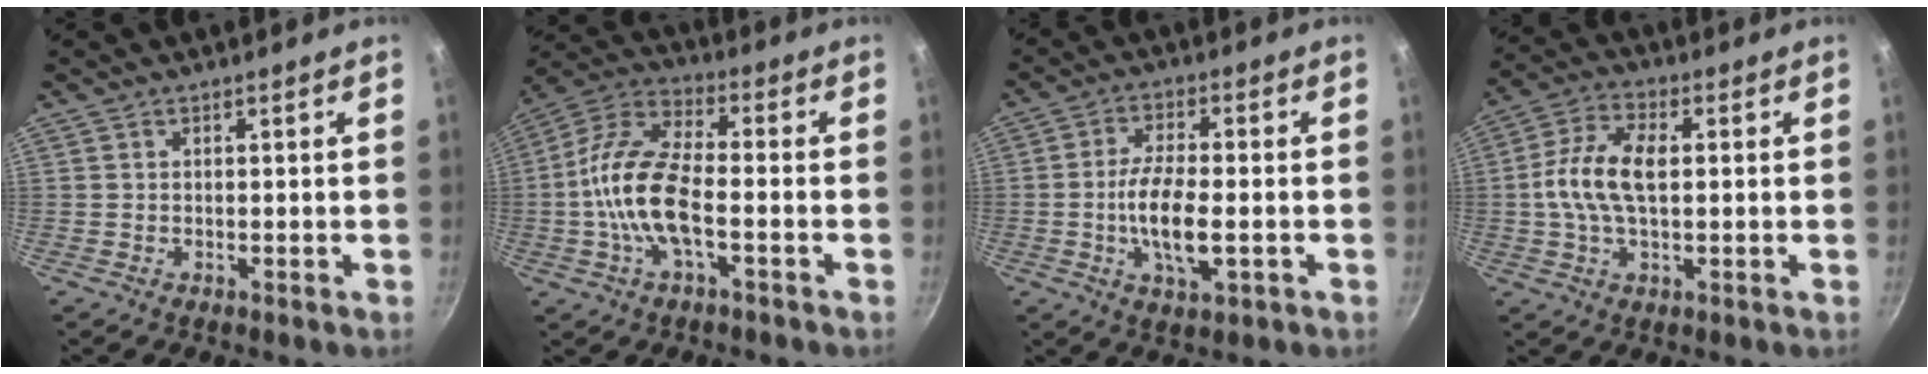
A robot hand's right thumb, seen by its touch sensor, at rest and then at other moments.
{"total": 14.5, "force": [-2.6, 6.3, 12.8], "torque": [-0.271, 0.037, -0.053]}
{"total": 9.5, "force": [-1.8, 3.8, 8.6], "torque": [-0.165, 0.006, -0.032]}
{"total": 10.8, "force": [0.6, 5.7, 9.2], "torque": [-0.193, 0.018, 0.010]}